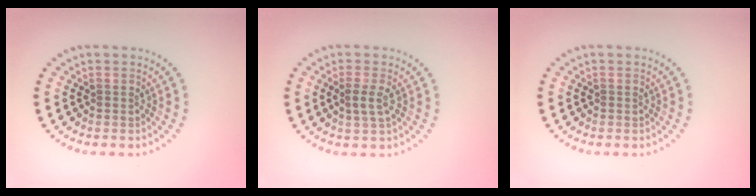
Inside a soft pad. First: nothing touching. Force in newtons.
{"total": 1.7, "press": 1.6, "slide": 0.6}
{"total": 0.0}